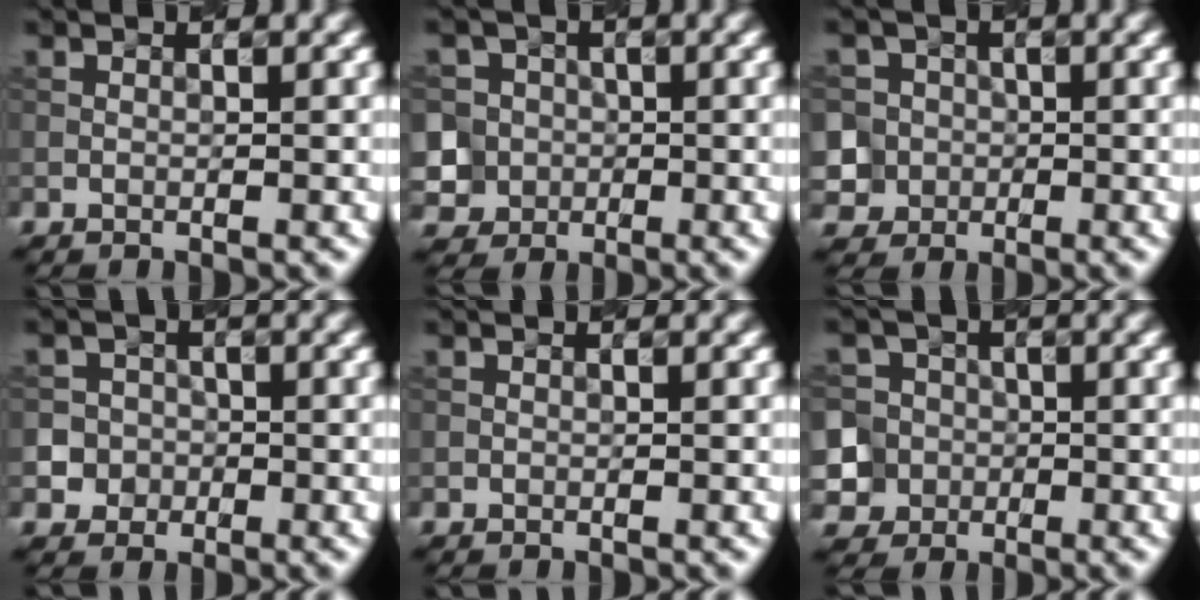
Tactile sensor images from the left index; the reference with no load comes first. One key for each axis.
{"total": 8.4, "fx": -0.8, "fy": 7.9, "fz": 2.8, "tx": -0.070, "ty": 0.020, "tz": -0.043}
{"total": 7.7, "fx": -0.7, "fy": 7.3, "fz": 2.4, "tx": -0.061, "ty": 0.023, "tz": -0.039}
{"total": 4.7, "fx": -1.5, "fy": 4.4, "fz": 0.7, "tx": 0.003, "ty": 0.019, "tz": -0.043}
{"total": 0.0}
{"total": 9.4, "fx": -1.6, "fy": 8.7, "fz": 2.9, "tx": -0.083, "ty": 0.023, "tz": -0.058}